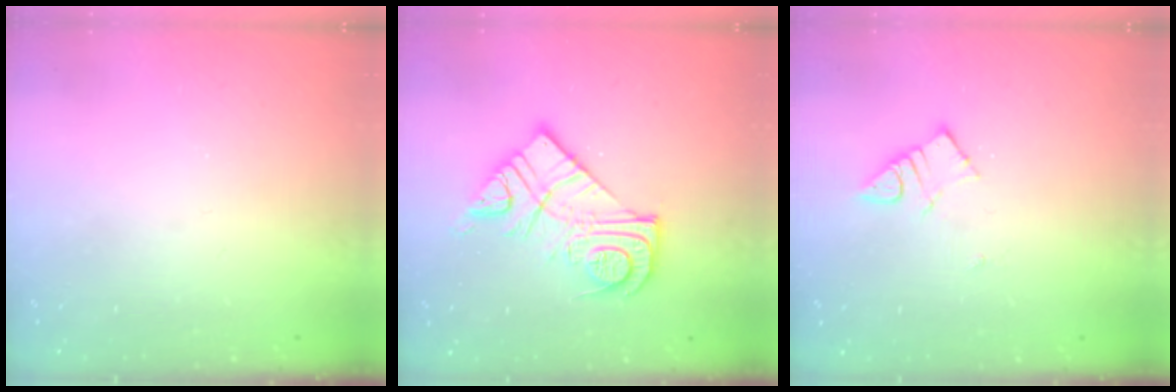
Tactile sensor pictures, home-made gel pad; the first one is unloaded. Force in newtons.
{"total": 14.9, "press": 14.8, "slide": 1.1}
{"total": 3.6, "press": 3.6, "slide": 0.3}